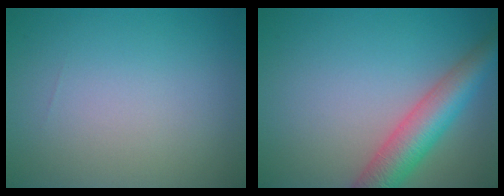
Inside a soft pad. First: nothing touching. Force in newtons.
{"total": 5.9, "press": 5.9, "slide": 0.2}